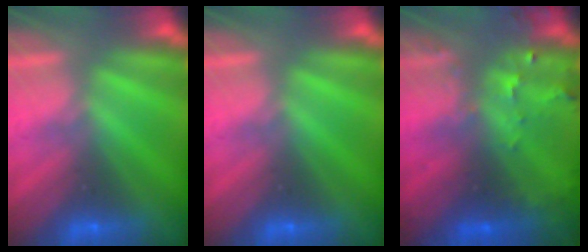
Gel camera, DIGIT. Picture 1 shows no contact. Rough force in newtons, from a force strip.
{"total": 0.0}
{"total": 6.0}